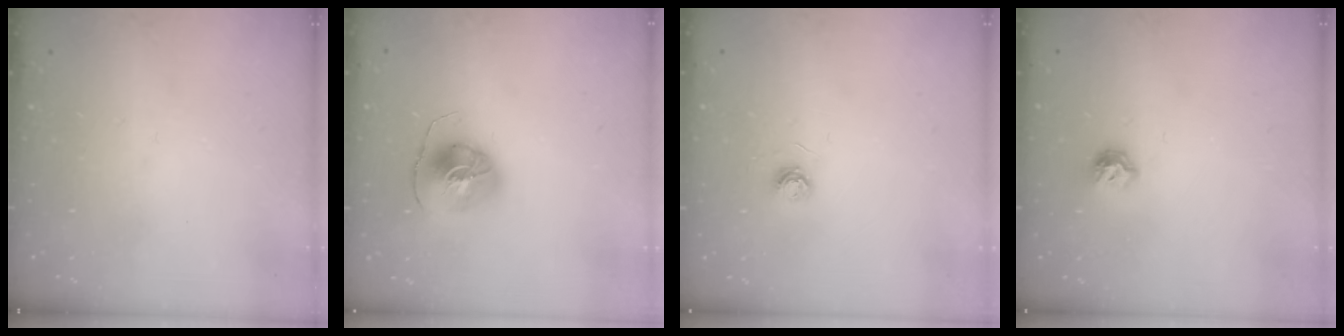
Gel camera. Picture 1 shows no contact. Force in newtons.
{"total": 9.1, "press": 9.1, "slide": 0.5}
{"total": 4.5, "press": 4.5, "slide": 0.5}
{"total": 6.5, "press": 6.5, "slide": 0.9}